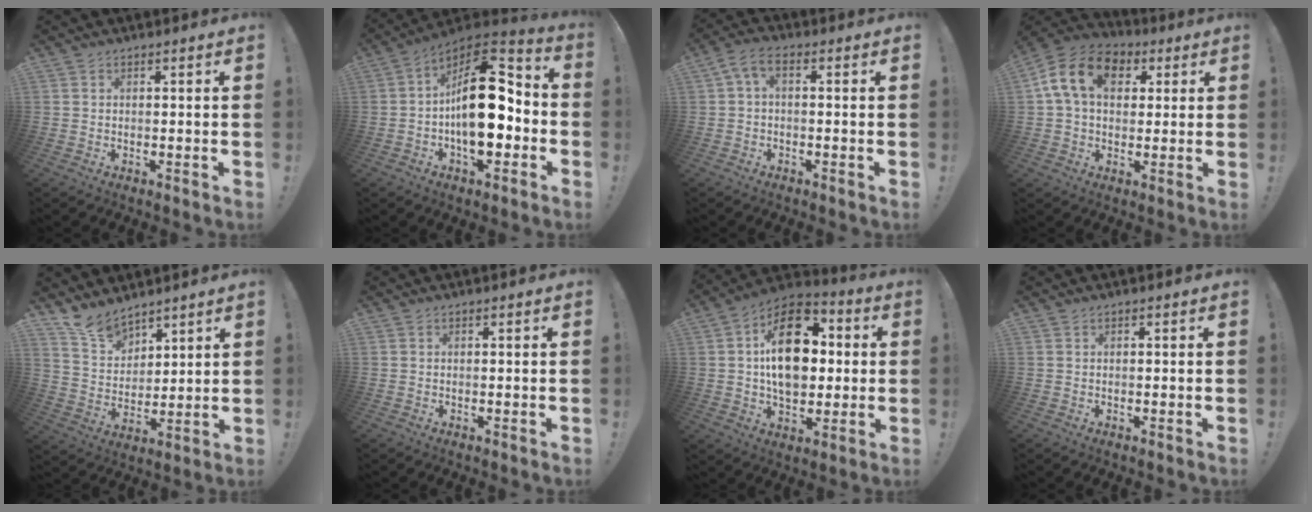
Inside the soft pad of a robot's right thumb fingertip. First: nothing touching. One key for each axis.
{"total": 21.0, "fx": -1.0, "fy": 11.1, "fz": 17.8, "tx": -0.274, "ty": 0.012, "tz": -0.013}
{"total": 4.0, "fx": -0.2, "fy": 1.4, "fz": 3.7, "tx": -0.078, "ty": -0.004, "tz": -0.001}
{"total": 14.7, "fx": 4.3, "fy": 10.1, "fz": 9.7, "tx": -0.172, "ty": 0.003, "tz": 0.079}
{"total": 11.2, "fx": 9.3, "fy": 5.5, "fz": 2.9, "tx": -0.063, "ty": -0.062, "tz": 0.184}
{"total": 0.0}
{"total": 21.1, "fx": 2.7, "fy": 13.9, "fz": 15.7, "tx": -0.235, "ty": 0.010, "tz": 0.050}
{"total": 0.0}